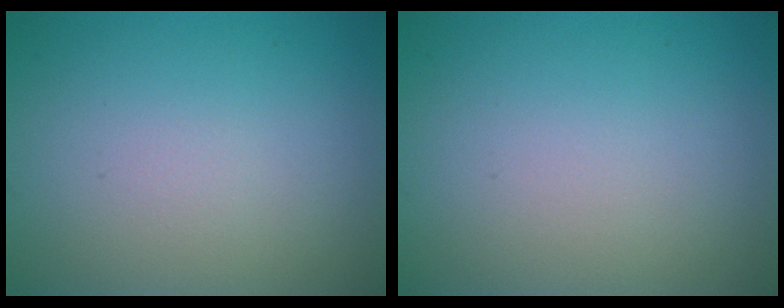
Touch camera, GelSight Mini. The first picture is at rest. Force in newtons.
{"total": 0.0}